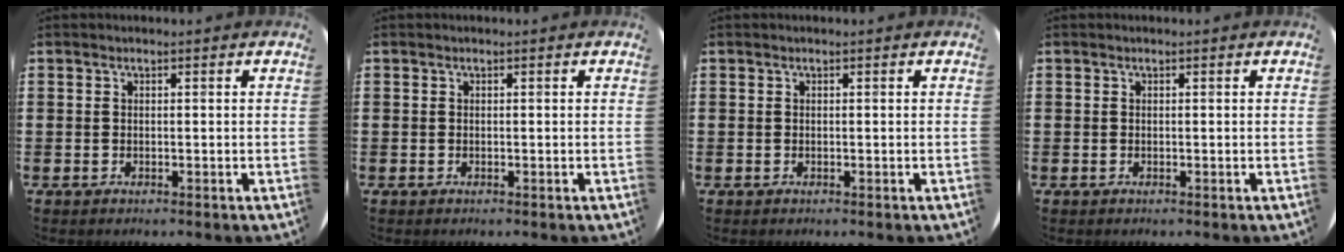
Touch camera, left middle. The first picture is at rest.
{"total": 0.0}
{"total": 0.0}
{"total": 0.0}